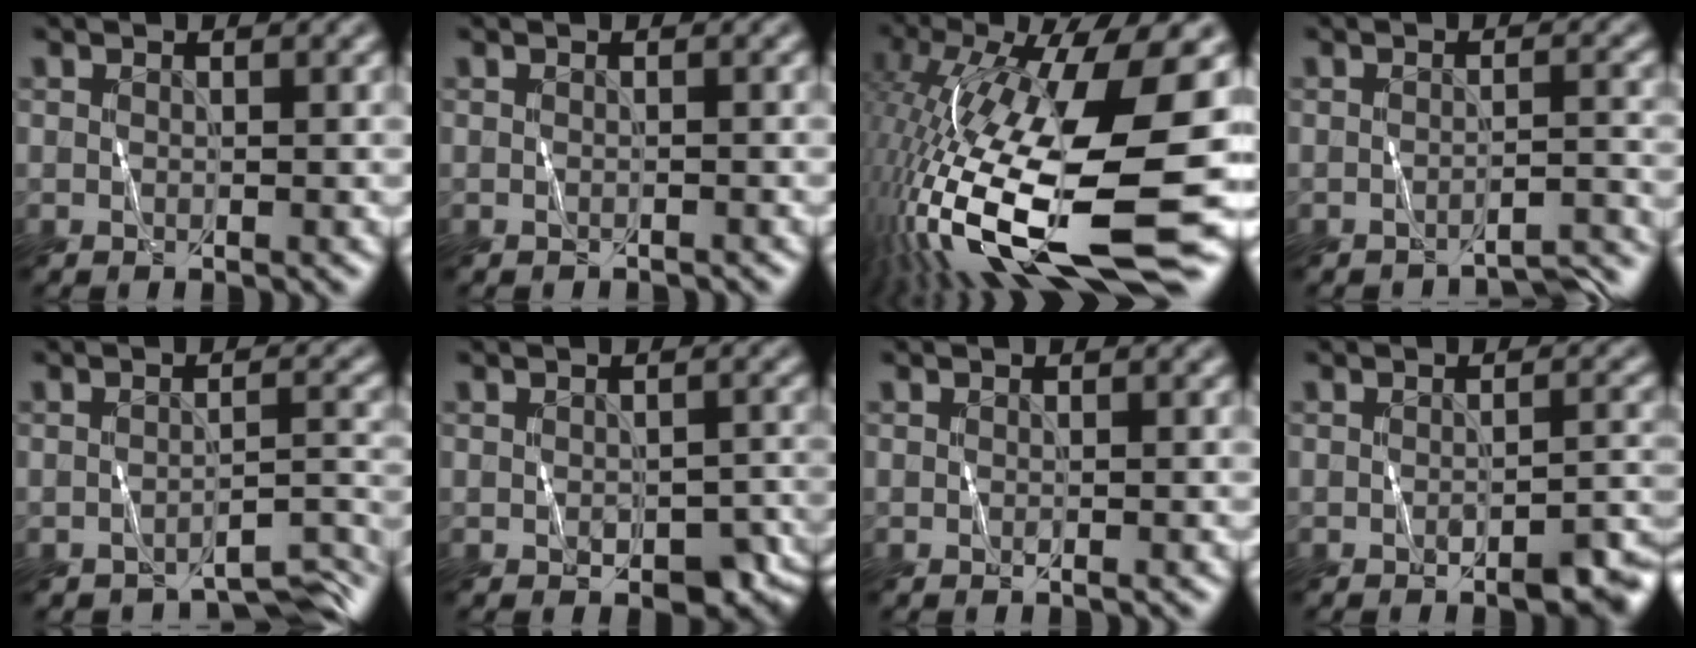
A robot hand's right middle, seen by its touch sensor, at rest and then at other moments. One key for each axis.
{"total": 0.7, "fx": -0.7, "fy": 0.0, "fz": 0.0, "tx": 0.001, "ty": -0.006, "tz": -0.012}
{"total": 18.4, "fx": -3.8, "fy": 5.1, "fz": 17.2, "tx": -0.332, "ty": -0.005, "tz": -0.069}
{"total": 3.5, "fx": -3.3, "fy": 0.3, "fz": 0.9, "tx": -0.004, "ty": 0.006, "tz": -0.046}
{"total": 3.6, "fx": -3.3, "fy": 0.5, "fz": 1.4, "tx": -0.015, "ty": -0.002, "tz": -0.043}
{"total": 3.4, "fx": -1.2, "fy": 2.2, "fz": 2.3, "tx": -0.027, "ty": -0.010, "tz": -0.010}
{"total": 0.0}
{"total": 3.1, "fx": -1.8, "fy": 1.0, "fz": 2.3, "tx": -0.033, "ty": 0.004, "tz": -0.024}